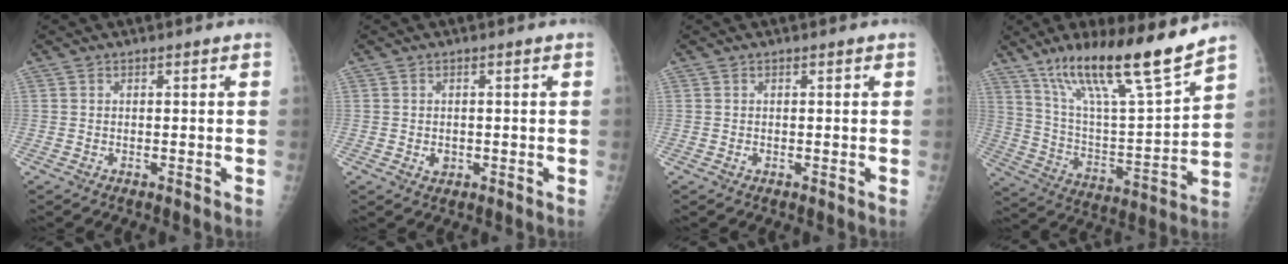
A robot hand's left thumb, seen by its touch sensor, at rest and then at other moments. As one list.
[{"total": 1.8, "force": [-0.4, 1.5, 1.1], "torque": [-0.006, 0.002, -0.002]}, {"total": 0.6, "force": [0.0, 0.3, 0.5], "torque": [-0.004, 0.003, 0.003]}, {"total": 20.7, "force": [15.0, 2.6, 14.0], "torque": [-0.219, -0.072, 0.268]}]